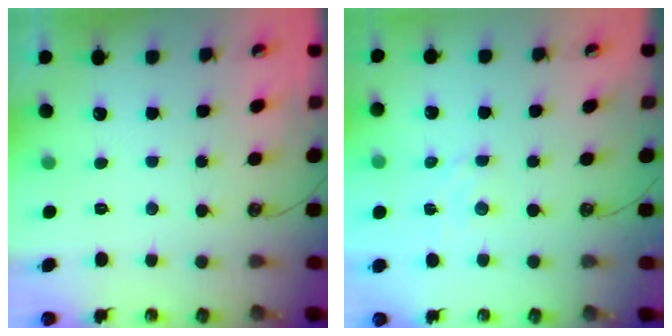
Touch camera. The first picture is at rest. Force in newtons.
{"total": 2.8, "press": 2.8, "slide": 0.5}